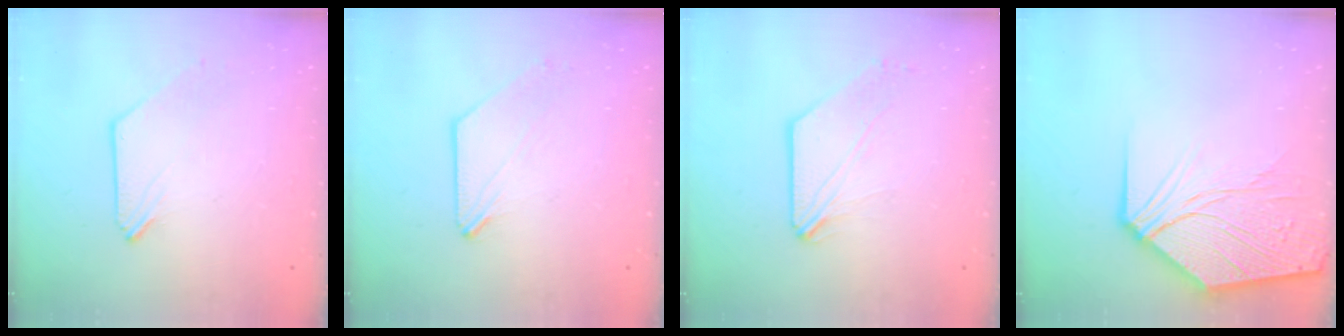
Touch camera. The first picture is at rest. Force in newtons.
{"total": 0.7, "press": 0.7, "slide": 0.1}
{"total": 1.3, "press": 1.3, "slide": 0.3}
{"total": 12.6, "press": 12.5, "slide": 1.5}